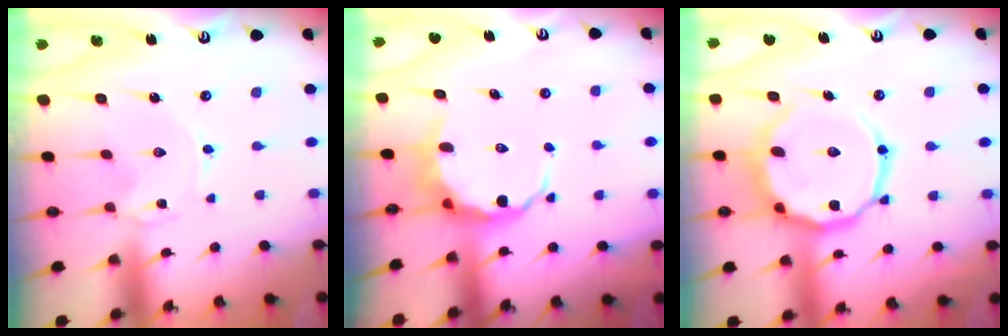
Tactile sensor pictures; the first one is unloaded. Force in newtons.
{"total": 6.9, "press": 6.6, "slide": 1.7}
{"total": 16.1, "press": 16.0, "slide": 1.5}